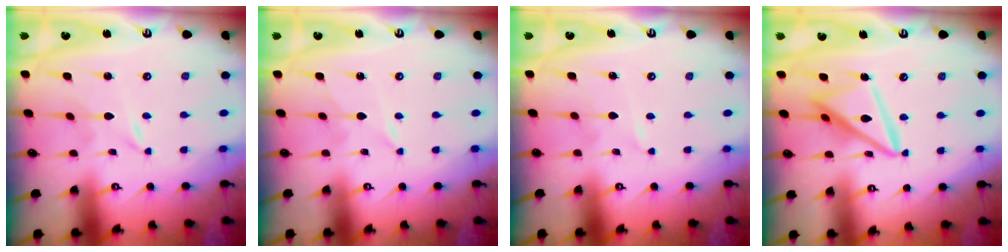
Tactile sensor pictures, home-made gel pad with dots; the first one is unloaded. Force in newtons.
{"total": 3.0, "press": 2.9, "slide": 0.4}
{"total": 1.5, "press": 1.5, "slide": 0.2}
{"total": 15.0, "press": 14.9, "slide": 1.6}